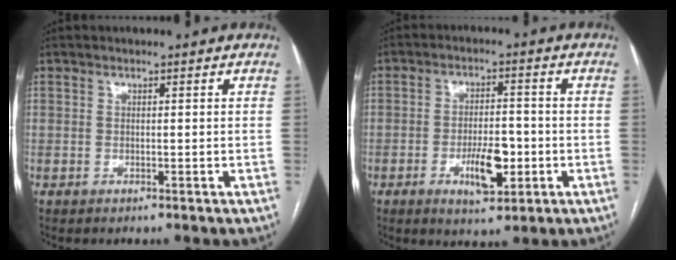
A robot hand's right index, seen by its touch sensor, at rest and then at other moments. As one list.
[{"total": 7.2, "force": [-2.3, 2.6, 6.3], "torque": [-0.107, -0.001, -0.032]}]